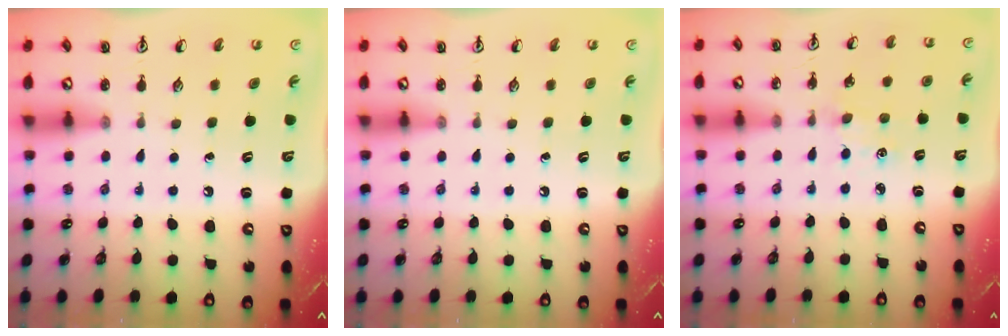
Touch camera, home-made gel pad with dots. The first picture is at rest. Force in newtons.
{"total": 0.0}
{"total": 1.2, "press": 1.2, "slide": 0.2}